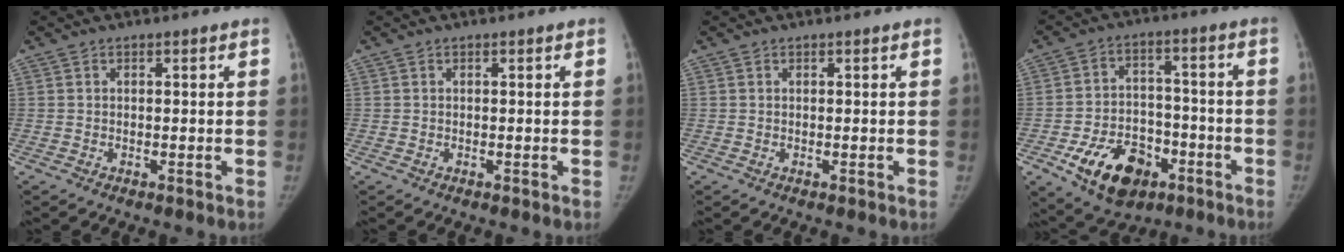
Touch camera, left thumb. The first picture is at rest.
{"total": 0.0}
{"total": 0.0}
{"total": 15.0, "force": [-7.3, 9.8, 8.7], "torque": [-0.110, 0.039, -0.108]}